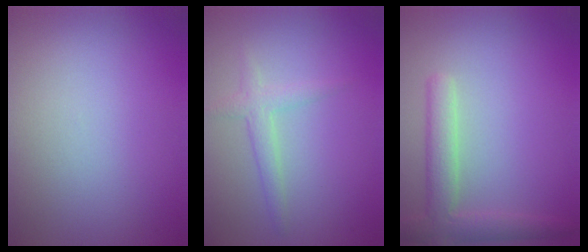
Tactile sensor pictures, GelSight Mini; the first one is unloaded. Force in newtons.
{"total": 1.2, "press": 1.2, "slide": 0.1}
{"total": 3.5, "press": 3.5, "slide": 0.3}